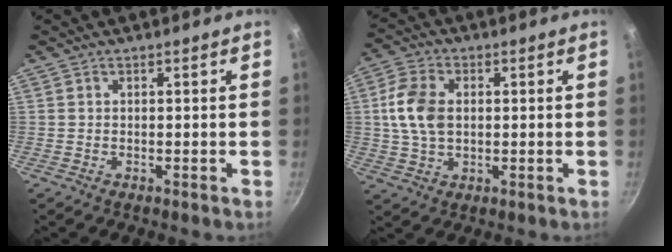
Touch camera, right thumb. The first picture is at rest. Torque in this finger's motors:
{"motor_torque": [0.75, 0.97, 1.43, -0.10, 0.15]}